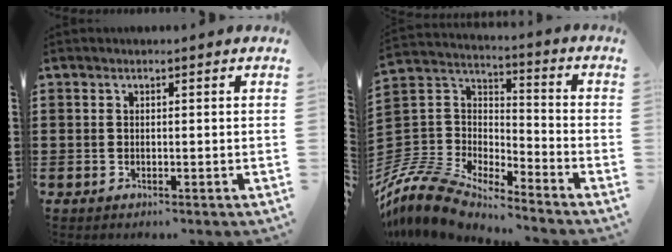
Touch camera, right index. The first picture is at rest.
{"total": 9.0, "force": [-8.3, 2.5, 2.3], "torque": [-0.090, -0.003, -0.177]}